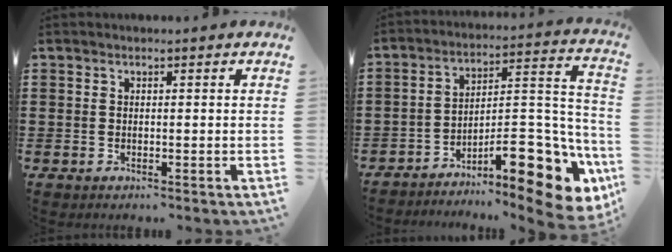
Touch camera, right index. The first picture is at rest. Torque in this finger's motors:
{"motor_torque": [1.87, -0.27, 1.00, 0.12]}